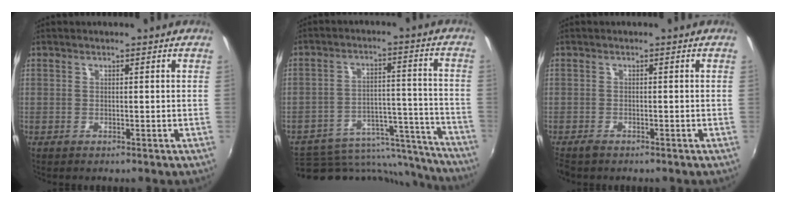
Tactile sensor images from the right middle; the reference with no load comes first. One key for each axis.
{"total": 21.0, "fx": -18.7, "fy": 7.6, "fz": 5.6, "tx": -0.094, "ty": 0.035, "tz": -0.236}
{"total": 2.2, "fx": -1.8, "fy": 0.9, "fz": 0.9, "tx": -0.025, "ty": -0.008, "tz": -0.035}